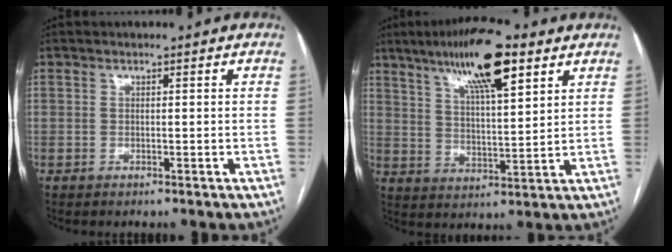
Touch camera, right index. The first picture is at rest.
{"total": 13.6, "force": [8.2, 2.6, 10.6], "torque": [-0.186, 0.013, 0.140]}